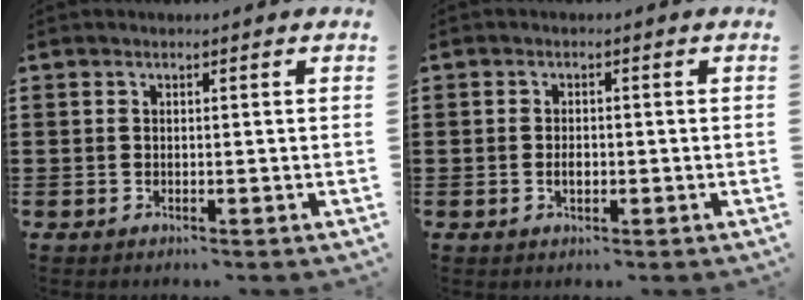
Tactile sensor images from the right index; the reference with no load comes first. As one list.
[{"total": 1.8, "force": [-0.3, 0.9, 1.5], "torque": [-0.028, 0.002, -0.006]}]